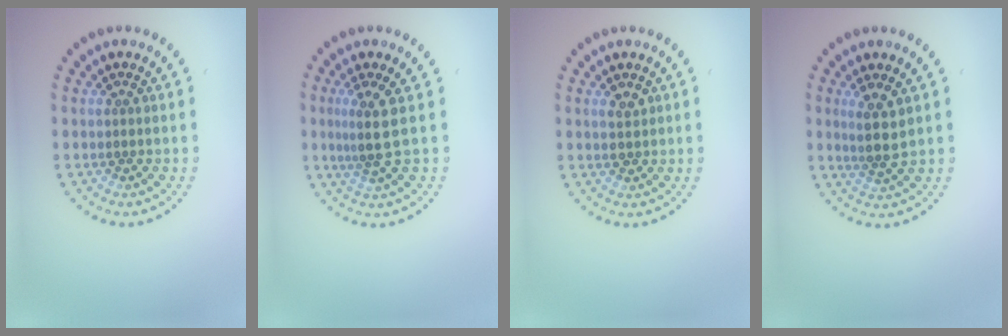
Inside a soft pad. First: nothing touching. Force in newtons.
{"total": 2.8, "press": 2.0, "slide": 2.0}
{"total": 1.5, "press": 1.4, "slide": 0.3}
{"total": 2.7, "press": 2.2, "slide": 1.5}